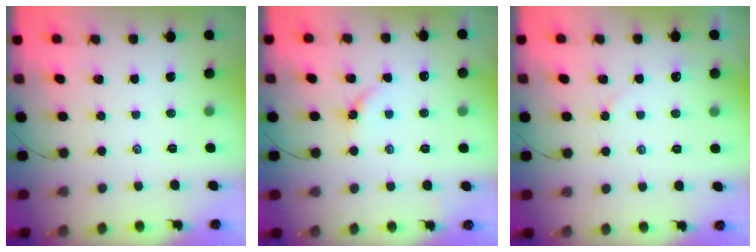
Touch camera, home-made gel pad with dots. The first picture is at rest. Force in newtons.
{"total": 2.7, "press": 2.6, "slide": 0.6}
{"total": 2.6, "press": 2.5, "slide": 0.3}